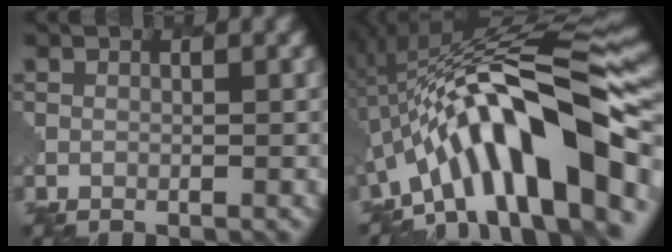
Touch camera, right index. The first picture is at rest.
{"total": 13.6, "force": [-3.9, 4.3, 12.2], "torque": [-0.176, 0.030, -0.064]}